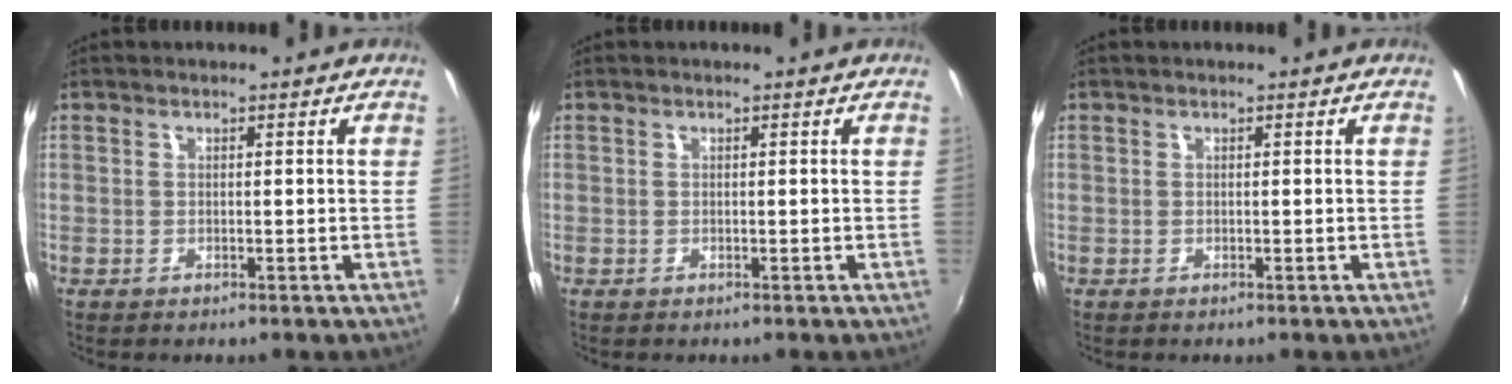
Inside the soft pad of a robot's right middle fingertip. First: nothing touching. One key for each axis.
{"total": 0.0}
{"total": 0.0}